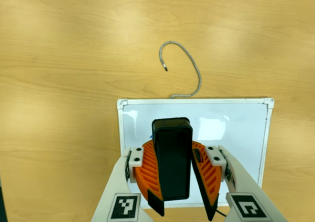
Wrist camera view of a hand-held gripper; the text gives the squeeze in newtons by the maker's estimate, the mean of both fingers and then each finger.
{"total": 10.3, "left": 10.7, "right": 9.8}